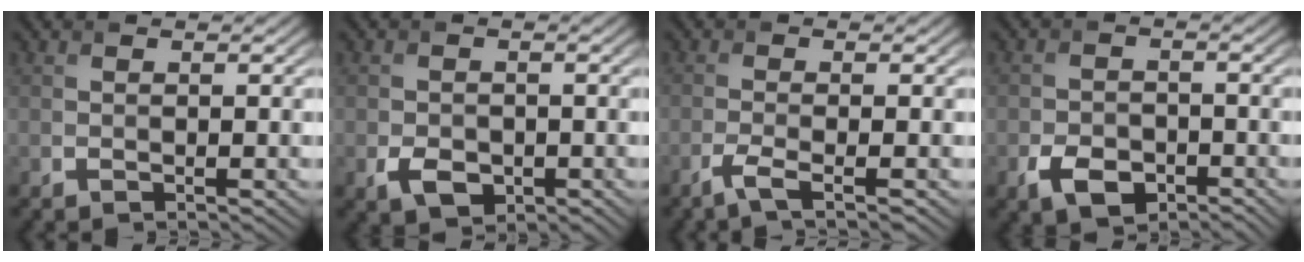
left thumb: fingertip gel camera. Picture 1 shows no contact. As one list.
[{"total": 3.3, "force": [-1.2, 2.5, 1.9], "torque": [-0.039, -0.013, -0.023]}, {"total": 2.8, "force": [-1.7, 0.4, 2.2], "torque": [-0.040, 0.003, -0.049]}, {"total": 4.8, "force": [-2.5, 3.1, 2.6], "torque": [-0.056, -0.012, -0.050]}]